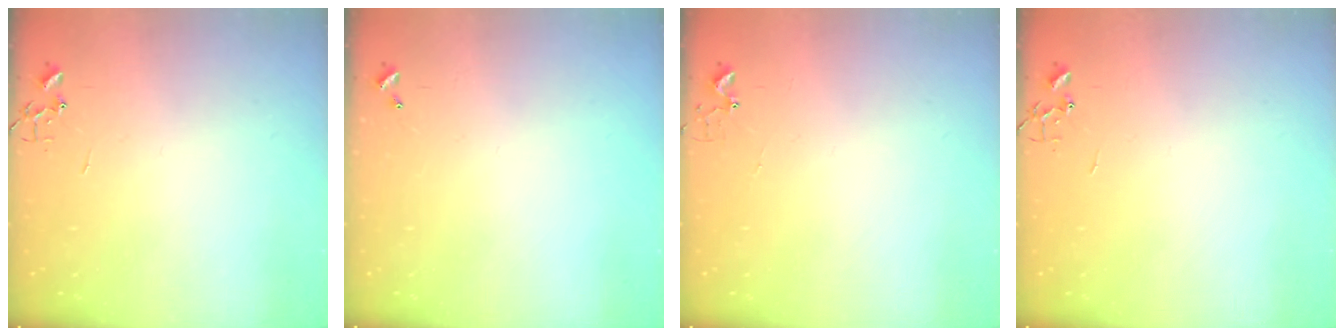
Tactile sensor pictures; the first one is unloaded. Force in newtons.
{"total": 0.0}
{"total": 2.9, "press": 2.9, "slide": 0.3}
{"total": 0.0}